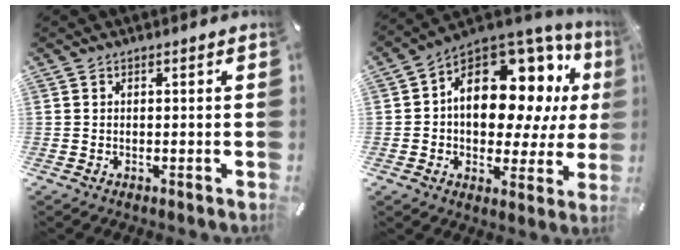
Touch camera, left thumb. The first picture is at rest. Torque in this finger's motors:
{"motor_torque": [1.07, 0.91, 1.19, -0.04, 0.25]}